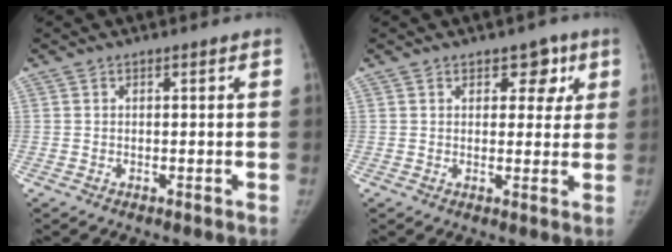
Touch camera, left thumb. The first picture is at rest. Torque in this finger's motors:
{"motor_torque": [-0.23, 0.10, -0.10, -0.02, 0.00]}